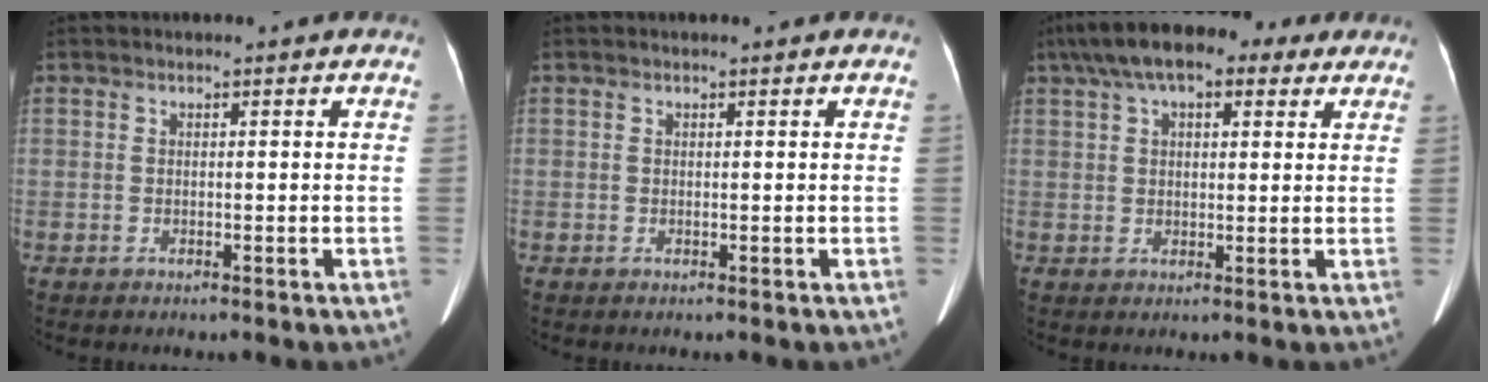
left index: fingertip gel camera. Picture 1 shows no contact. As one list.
[{"total": 0.0}, {"total": 13.4, "force": [8.9, 5.2, 8.6], "torque": [-0.151, 0.062, 0.145]}]